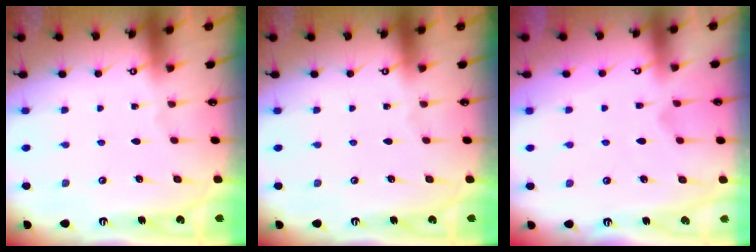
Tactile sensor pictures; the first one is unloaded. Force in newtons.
{"total": 0.0}
{"total": 2.3, "press": 2.1, "slide": 1.0}